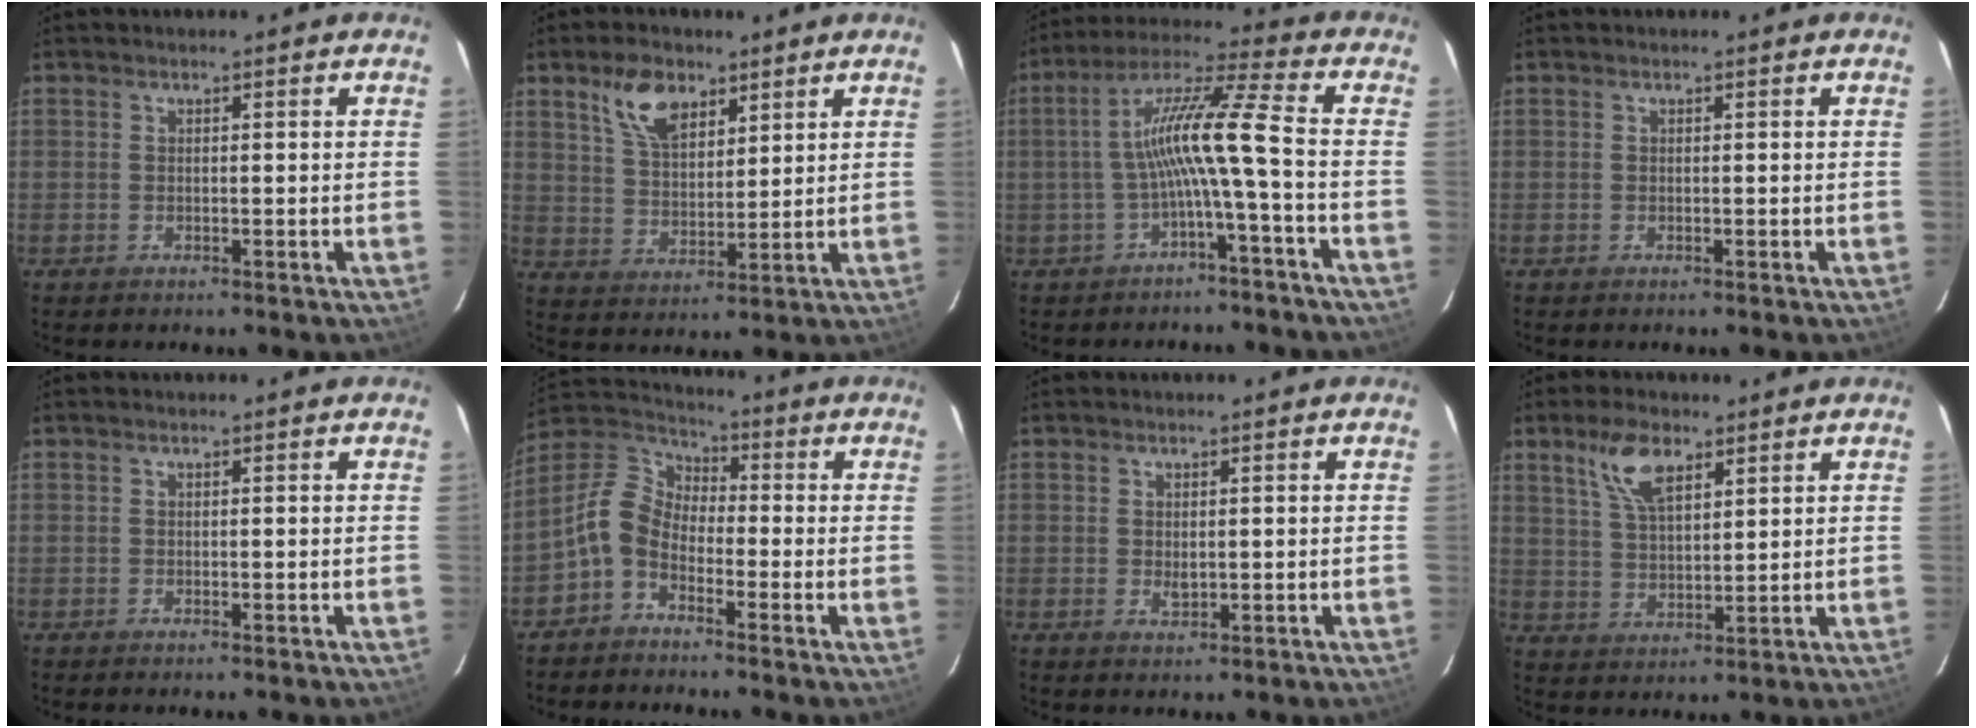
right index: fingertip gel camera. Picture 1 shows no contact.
{"total": 9.0, "force": [5.4, 4.8, 5.5], "torque": [-0.099, 0.015, 0.104]}
{"total": 10.1, "force": [-2.5, -1.0, 9.7], "torque": [-0.195, 0.017, -0.044]}
{"total": 0.0}
{"total": 0.0}
{"total": 8.0, "force": [-4.0, 5.3, 4.5], "torque": [-0.097, 0.020, -0.096]}
{"total": 1.6, "force": [0.0, 1.0, 1.3], "torque": [-0.022, 0.000, 0.002]}
{"total": 8.0, "force": [4.7, 3.4, 5.4], "torque": [-0.105, 0.013, 0.095]}